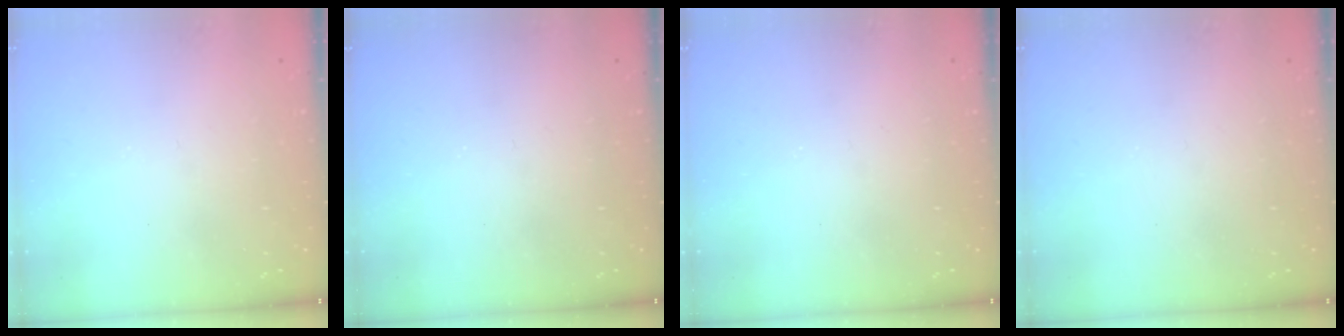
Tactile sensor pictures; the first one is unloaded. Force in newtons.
{"total": 0.0}
{"total": 0.0}
{"total": 0.0}